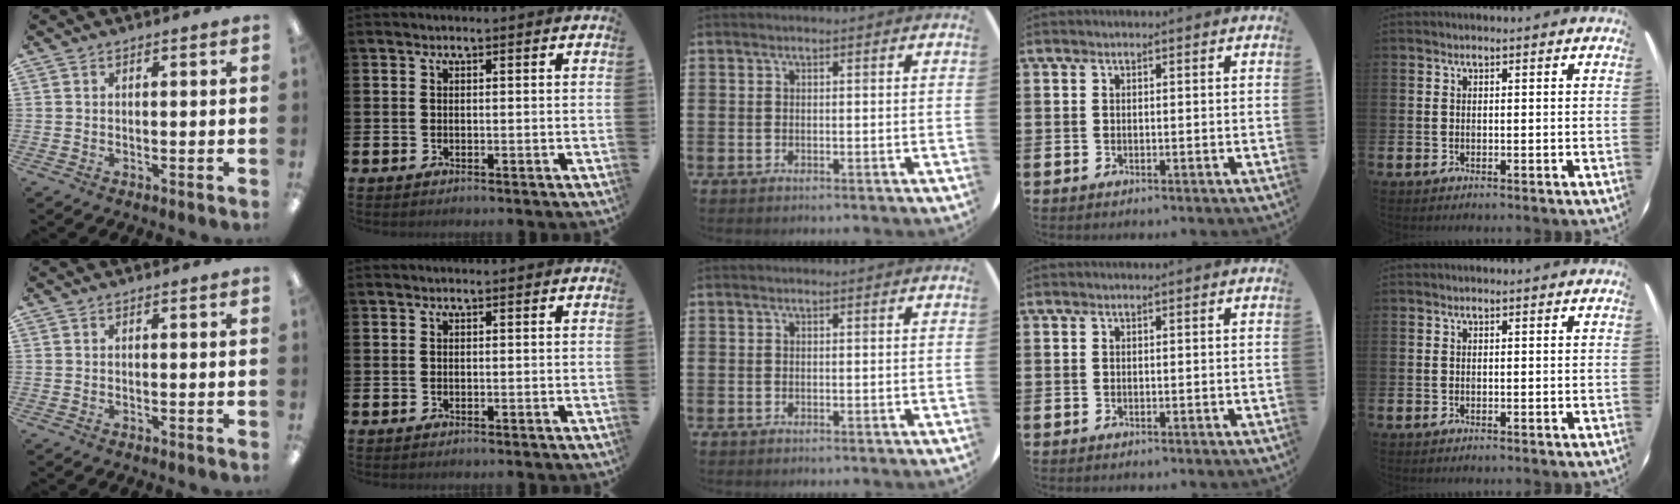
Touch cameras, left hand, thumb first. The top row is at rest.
{}